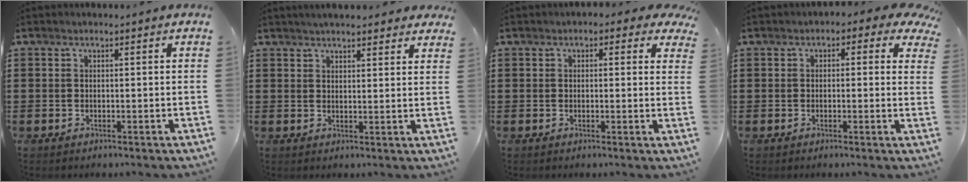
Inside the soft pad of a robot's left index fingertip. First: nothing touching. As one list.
[{"total": 3.5, "force": [3.4, 0.5, 0.9], "torque": [-0.026, -0.003, 0.063]}, {"total": 1.6, "force": [0.8, 1.0, 1.0], "torque": [-0.015, 0.006, 0.010]}, {"total": 1.8, "force": [0.3, 1.2, 1.3], "torque": [-0.021, 0.006, 0.001]}]